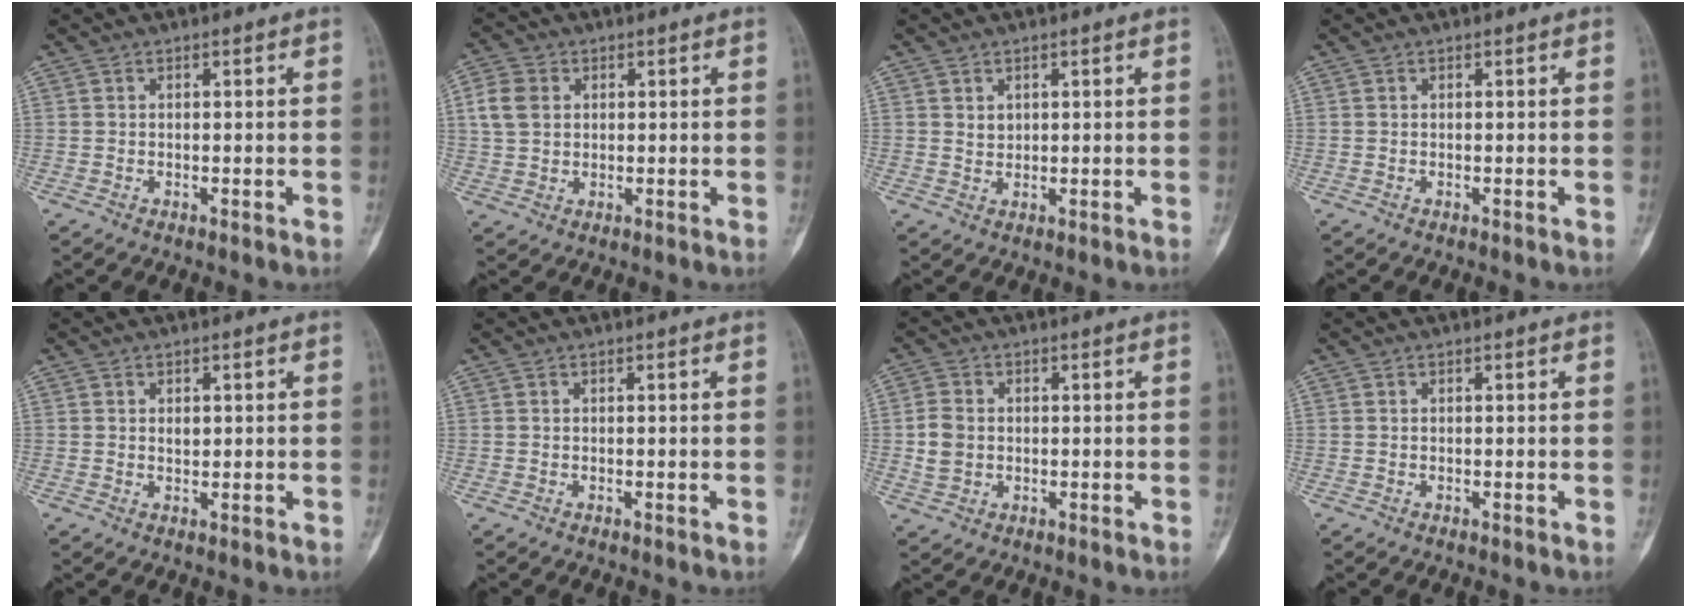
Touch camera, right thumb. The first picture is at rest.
{"total": 6.1, "force": [1.5, 4.8, 3.5], "torque": [-0.064, 0.004, 0.029]}
{"total": 1.6, "force": [0.8, 1.3, 0.7], "torque": [-0.003, -0.006, 0.016]}
{"total": 0.0}
{"total": 1.4, "force": [0.4, 0.9, 1.0], "torque": [-0.011, -0.003, 0.009]}
{"total": 0.0}
{"total": 5.0, "force": [0.0, 4.0, 2.9], "torque": [-0.052, 0.005, 0.001]}
{"total": 0.0}